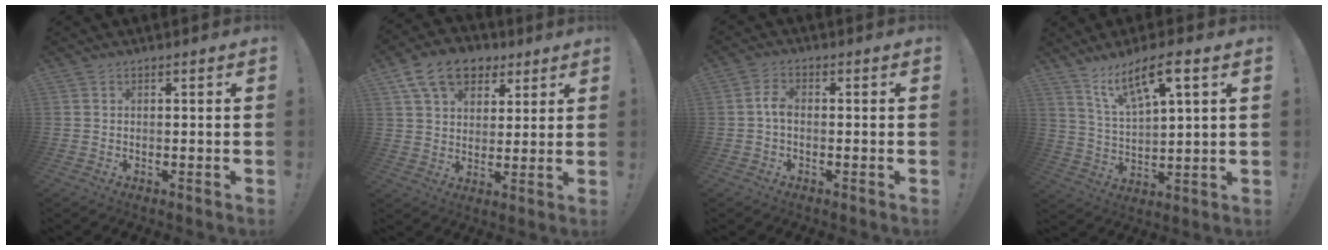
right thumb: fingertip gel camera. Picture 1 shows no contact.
{"total": 13.8, "force": [7.3, 9.5, 6.8], "torque": [-0.109, -0.032, 0.141]}
{"total": 3.8, "force": [-0.5, 2.2, 3.1], "torque": [-0.067, 0.009, -0.010]}
{"total": 11.3, "force": [7.1, 2.9, 8.3], "torque": [-0.150, -0.029, 0.120]}